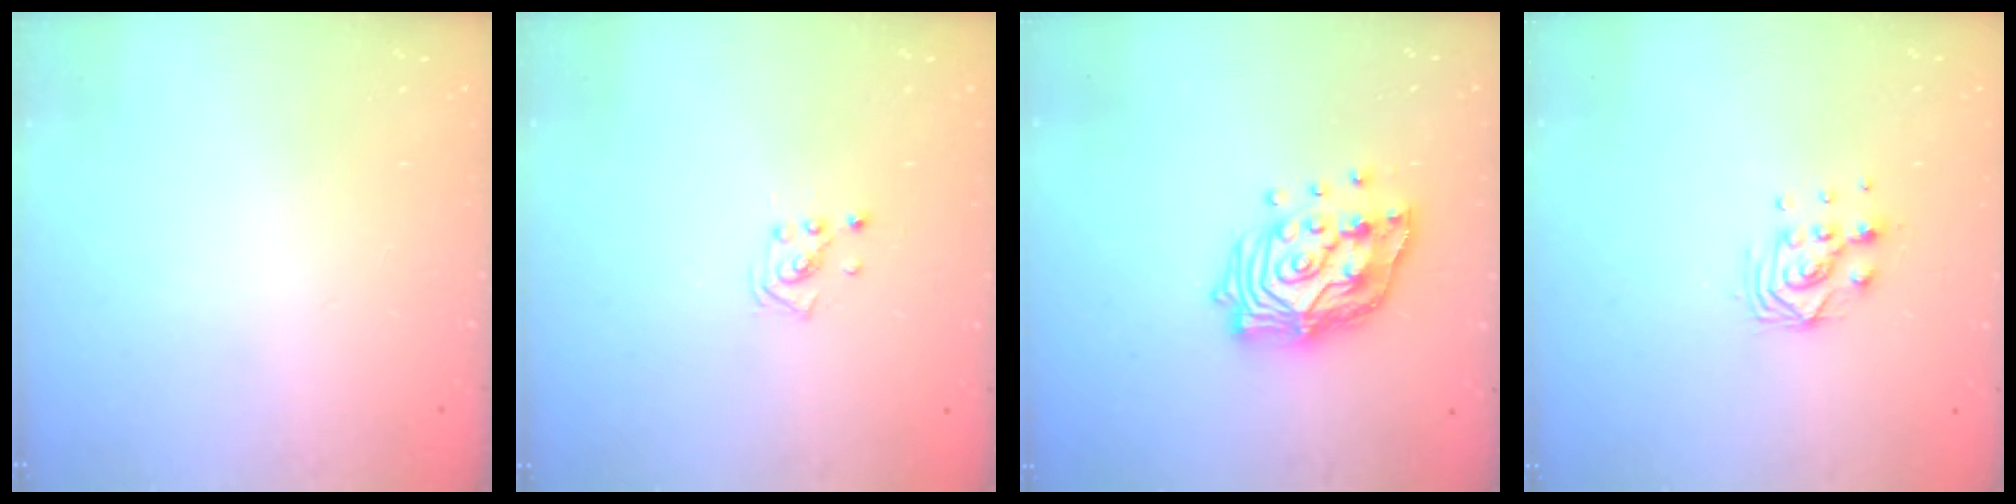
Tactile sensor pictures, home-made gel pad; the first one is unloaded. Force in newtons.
{"total": 1.9, "press": 1.9, "slide": 0.1}
{"total": 16.1, "press": 16.0, "slide": 1.8}
{"total": 7.8, "press": 7.8, "slide": 0.7}